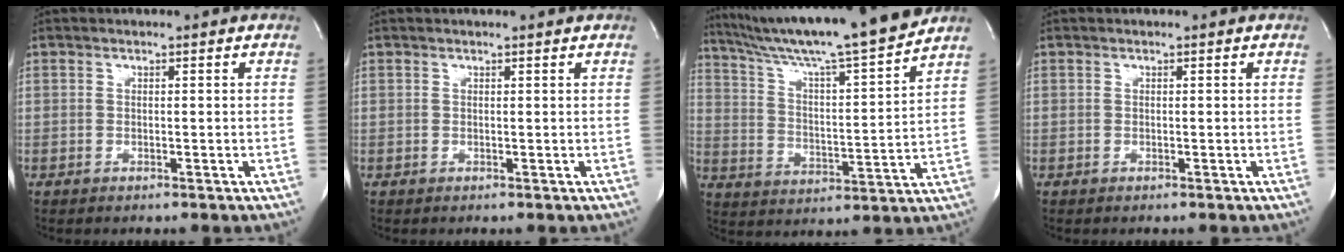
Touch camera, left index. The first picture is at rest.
{"total": 1.3, "force": [1.2, -0.2, 0.3], "torque": [-0.011, 0.002, 0.015]}
{"total": 19.1, "force": [17.0, -1.5, 8.5], "torque": [-0.152, -0.023, 0.266]}
{"total": 0.0}